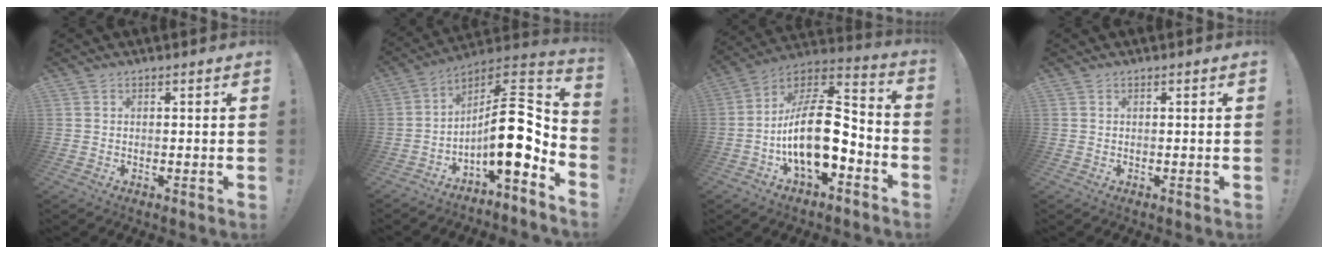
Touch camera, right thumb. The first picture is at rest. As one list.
[{"total": 16.9, "force": [-2.4, 6.2, 15.6], "torque": [-0.246, -0.001, -0.039]}, {"total": 19.6, "force": [-3.9, 9.8, 16.5], "torque": [-0.300, 0.017, -0.060]}, {"total": 0.0}]